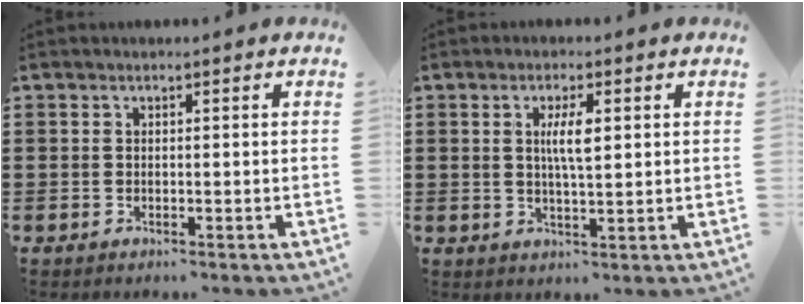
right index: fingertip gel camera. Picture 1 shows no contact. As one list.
[{"total": 4.3, "force": [1.0, 1.0, 4.0], "torque": [-0.081, 0.006, 0.014]}]